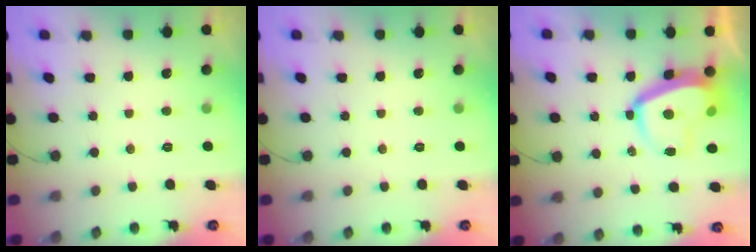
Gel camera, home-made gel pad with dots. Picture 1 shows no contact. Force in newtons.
{"total": 0.0}
{"total": 11.4, "press": 11.4, "slide": 0.9}